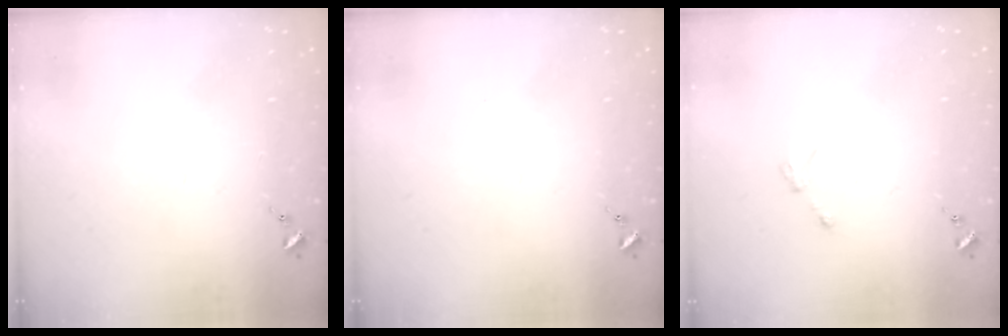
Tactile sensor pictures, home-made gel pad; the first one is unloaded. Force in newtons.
{"total": 0.0}
{"total": 3.1, "press": 3.0, "slide": 0.4}